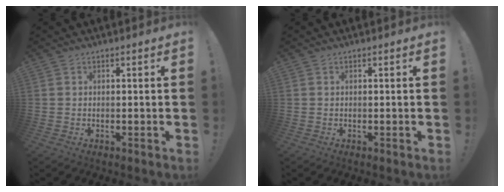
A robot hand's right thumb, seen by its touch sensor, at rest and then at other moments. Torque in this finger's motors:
{"motor_torque": [-0.02, 0.02, -0.02, 0.01, 0.00]}